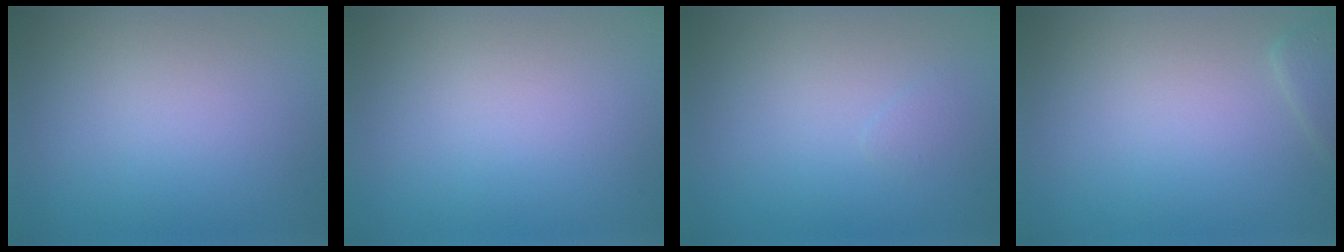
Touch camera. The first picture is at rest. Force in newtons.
{"total": 0.0}
{"total": 0.5, "press": 0.5, "slide": 0.0}
{"total": 1.2, "press": 1.2, "slide": 0.1}